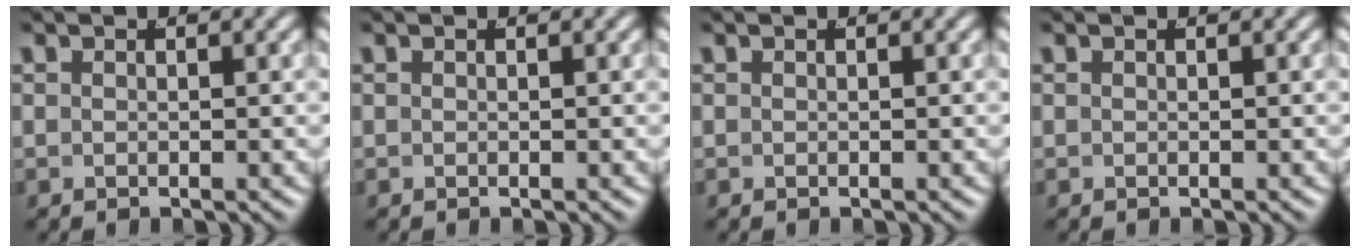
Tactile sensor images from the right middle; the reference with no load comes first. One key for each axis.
{"total": 0.0}
{"total": 0.0}
{"total": 0.0}